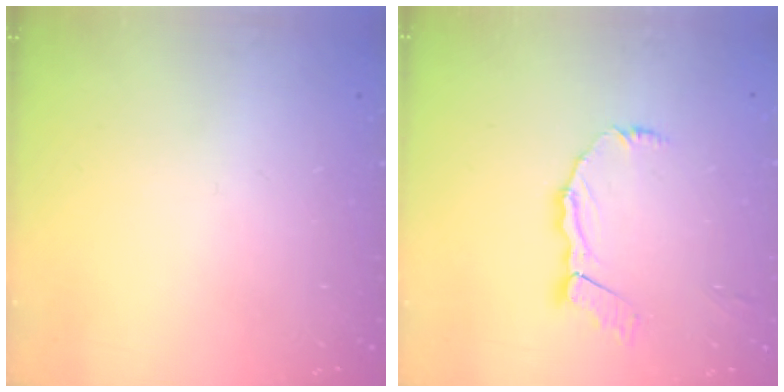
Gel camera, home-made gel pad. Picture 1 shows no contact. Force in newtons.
{"total": 9.0, "press": 8.9, "slide": 1.1}